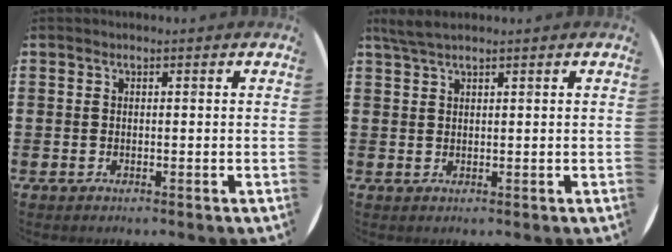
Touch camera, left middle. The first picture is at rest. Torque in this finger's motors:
{"motor_torque": [0.36, -0.29, 0.00, 0.06]}